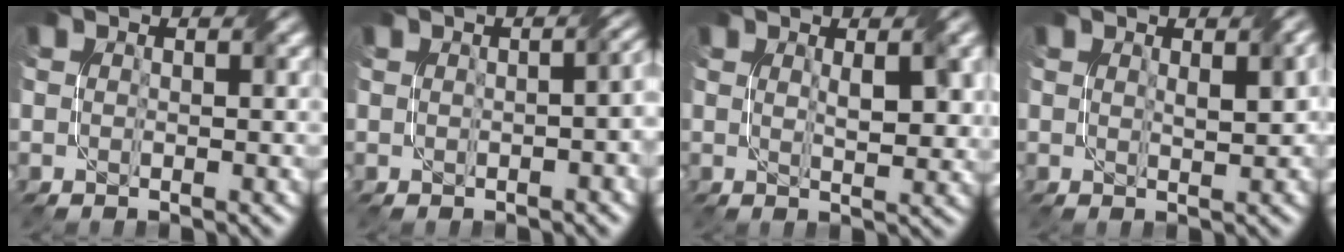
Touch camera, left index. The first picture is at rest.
{"total": 4.4, "force": [-0.2, 2.3, 3.7], "torque": [-0.018, 0.007, 0.004]}
{"total": 3.1, "force": [1.2, 0.7, 2.8], "torque": [-0.040, 0.005, 0.027]}
{"total": 2.2, "force": [0.9, 0.6, 2.0], "torque": [-0.025, 0.008, 0.023]}